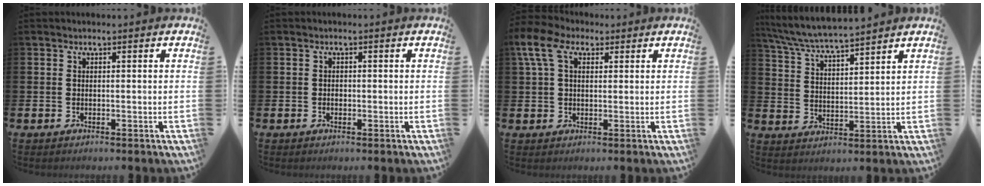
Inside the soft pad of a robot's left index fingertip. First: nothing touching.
{"total": 0.7, "force": [-0.2, 0.6, 0.3], "torque": [-0.004, 0.003, -0.006]}
{"total": 6.7, "force": [4.0, 4.1, 3.6], "torque": [-0.088, 0.005, 0.074]}
{"total": 6.2, "force": [6.0, 0.1, 1.3], "torque": [-0.055, -0.032, 0.107]}